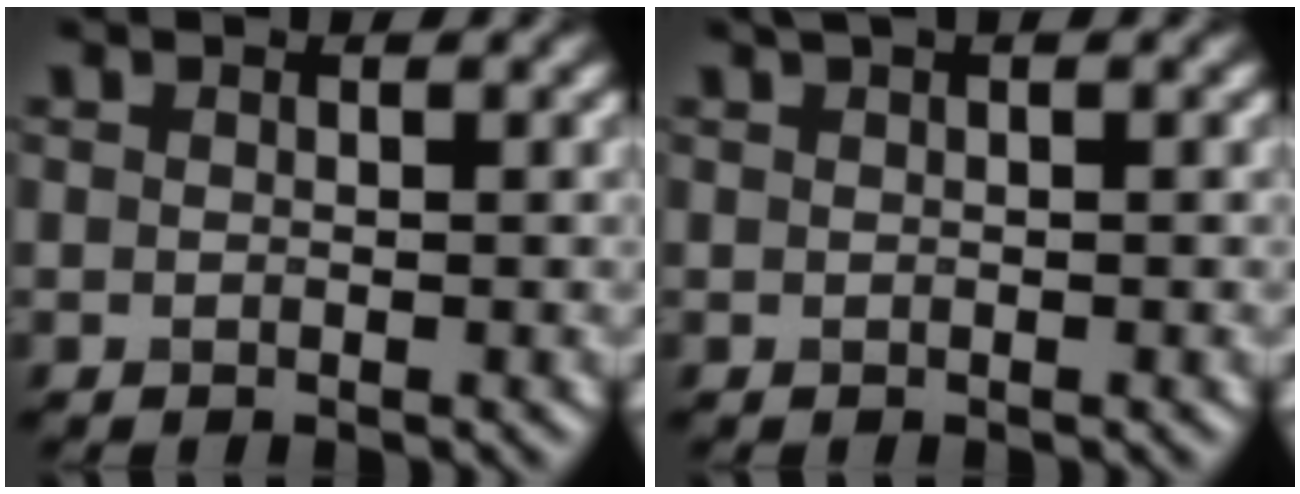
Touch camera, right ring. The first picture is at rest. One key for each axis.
{"total": 1.2, "fx": 0.8, "fy": 0.2, "fz": 0.9, "tx": -0.017, "ty": 0.005, "tz": 0.011}